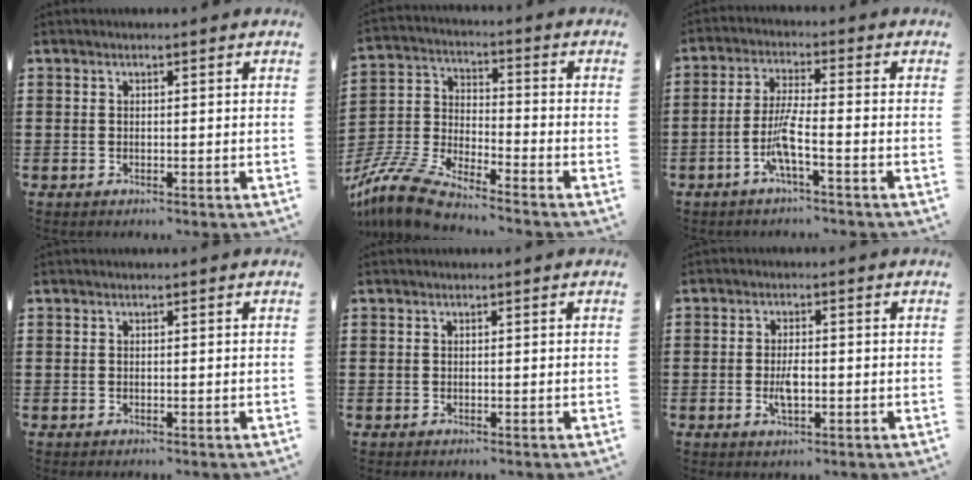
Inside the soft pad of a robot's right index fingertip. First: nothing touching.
{"total": 9.5, "force": [-8.7, 0.9, 3.7], "torque": [-0.100, 0.005, -0.179]}
{"total": 5.5, "force": [-2.6, 0.3, 4.8], "torque": [-0.110, -0.012, -0.056]}
{"total": 0.0}
{"total": 0.0}
{"total": 3.6, "force": [-0.6, 1.3, 3.2], "torque": [-0.065, -0.001, -0.014]}